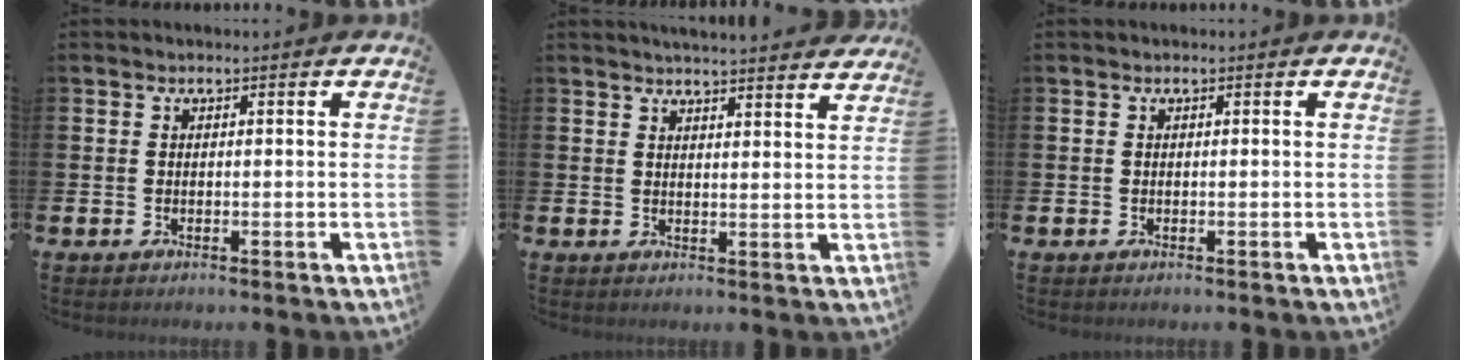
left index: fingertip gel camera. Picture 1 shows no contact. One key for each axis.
{"total": 3.9, "fx": 3.9, "fy": -0.4, "fz": 0.1, "tx": 0.002, "ty": -0.026, "tz": 0.069}
{"total": 0.0}